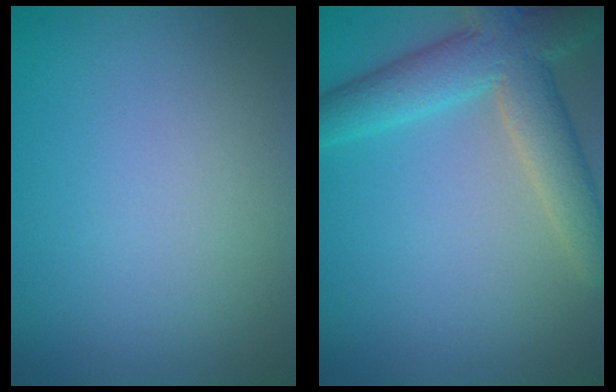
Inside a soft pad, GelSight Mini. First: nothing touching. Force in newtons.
{"total": 6.3, "press": 6.3, "slide": 0.2}